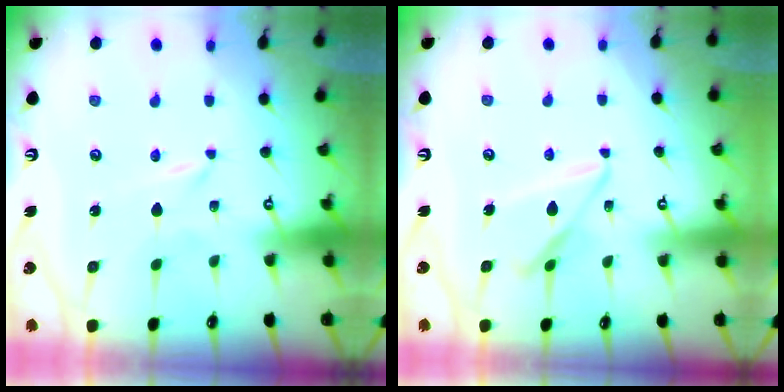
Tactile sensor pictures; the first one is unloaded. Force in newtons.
{"total": 11.8, "press": 11.8, "slide": 1.1}